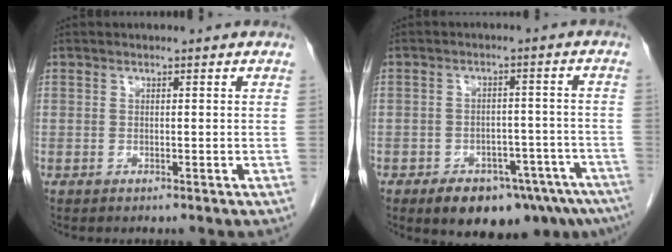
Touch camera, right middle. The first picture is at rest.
{"total": 14.4, "force": [-10.3, 6.3, 7.7], "torque": [-0.056, 0.017, -0.130]}